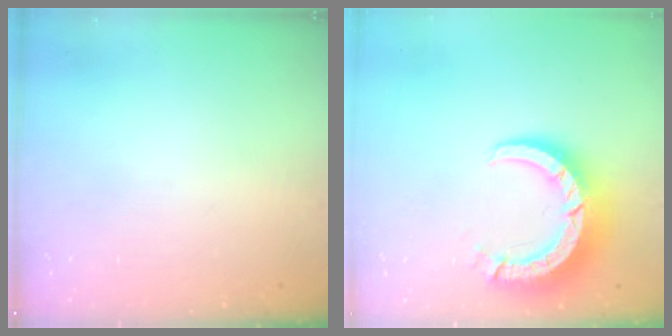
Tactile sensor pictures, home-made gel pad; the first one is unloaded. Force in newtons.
{"total": 10.6, "press": 10.5, "slide": 1.0}